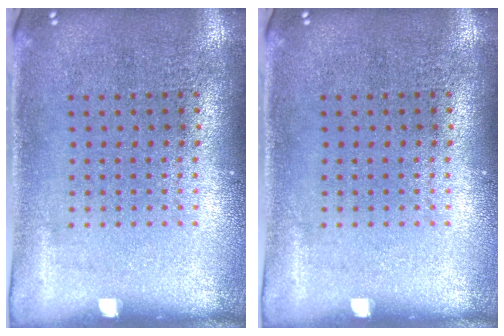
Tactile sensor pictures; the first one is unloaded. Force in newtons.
{"total": 0.0}